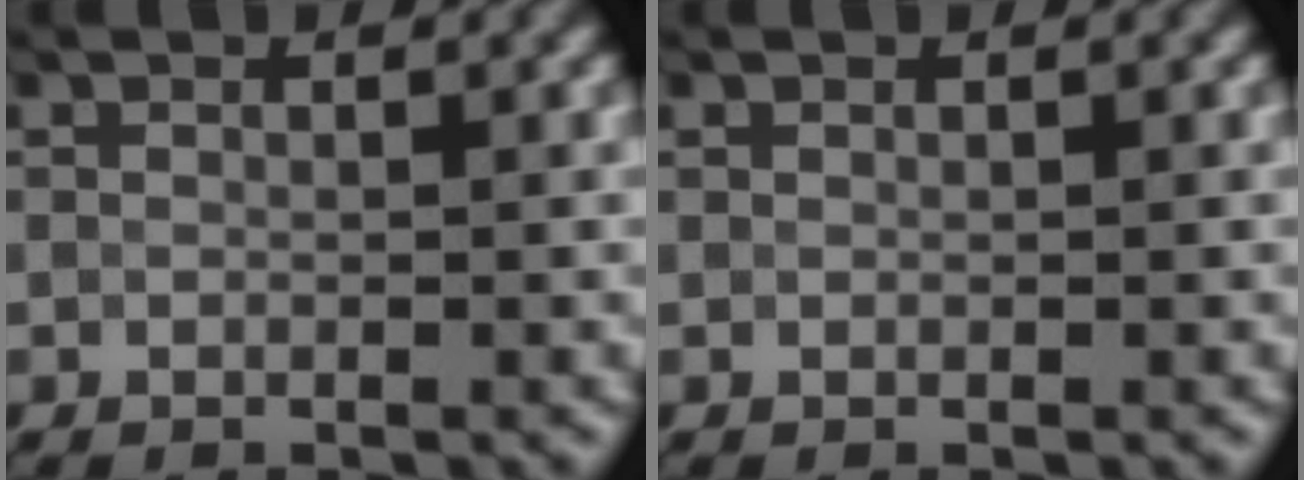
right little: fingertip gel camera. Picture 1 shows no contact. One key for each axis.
{"total": 0.0}